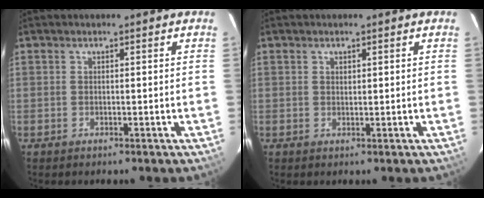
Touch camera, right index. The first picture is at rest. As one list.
[{"total": 0.7, "force": [0.4, 0.5, 0.2], "torque": [-0.003, 0.002, 0.008]}]